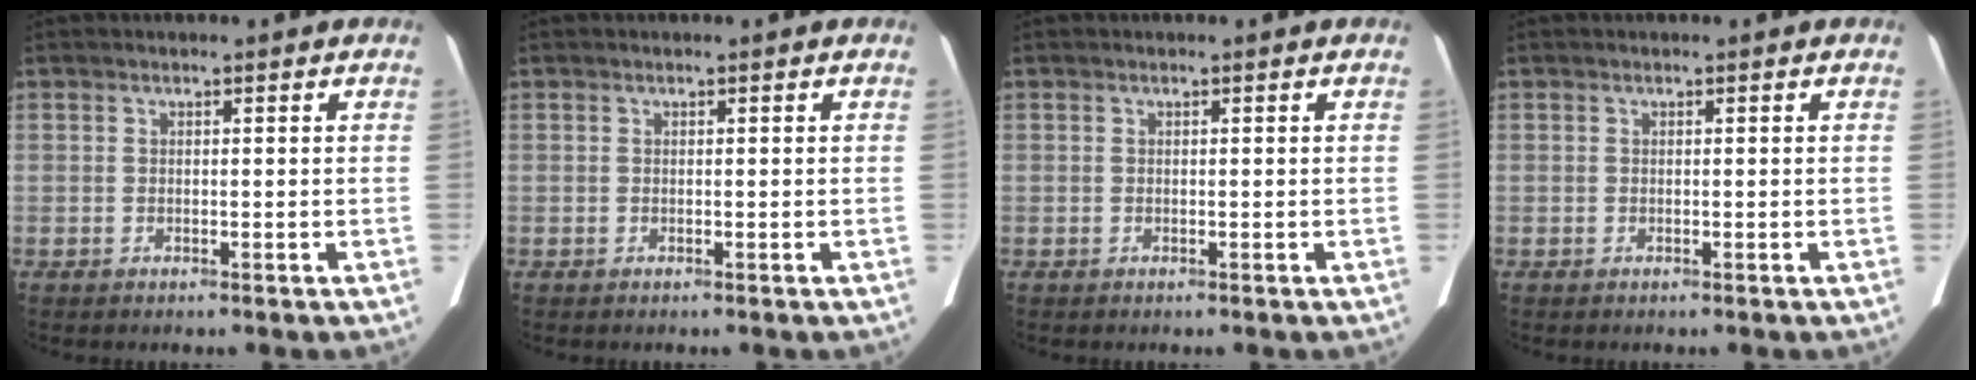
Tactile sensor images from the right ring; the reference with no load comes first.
{"total": 0.0}
{"total": 0.0}
{"total": 0.0}